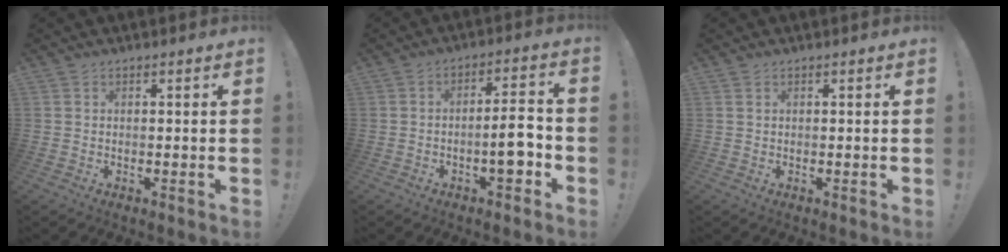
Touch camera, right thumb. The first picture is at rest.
{"total": 8.9, "force": [-3.2, 2.7, 7.8], "torque": [-0.103, 0.014, -0.056]}
{"total": 0.0}